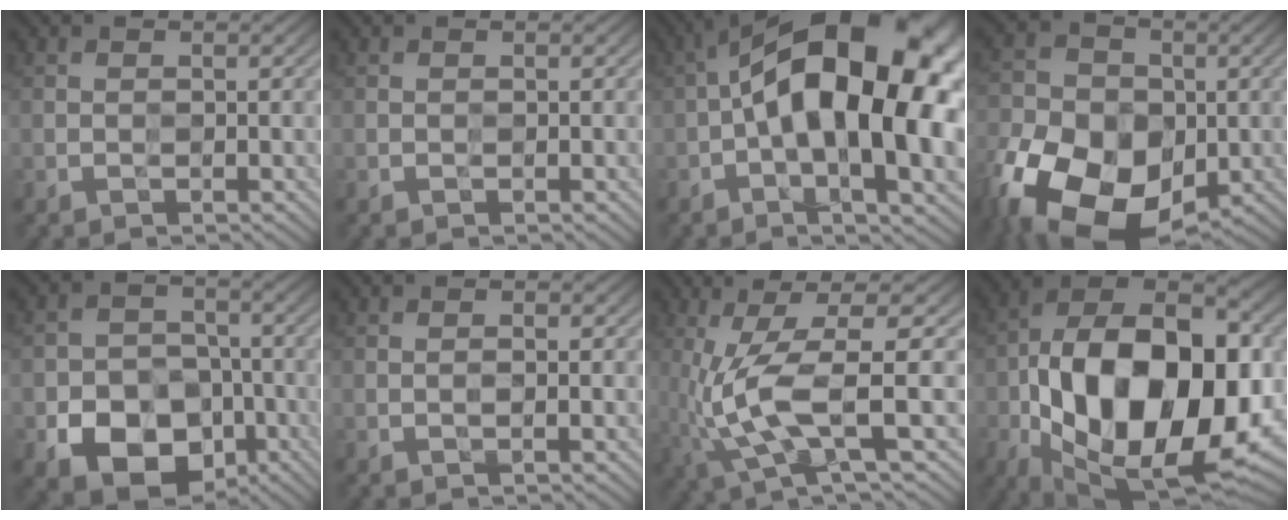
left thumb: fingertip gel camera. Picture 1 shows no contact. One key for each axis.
{"total": 0.0}
{"total": 21.4, "fx": 1.8, "fy": 9.1, "fz": 19.3, "tx": -0.321, "ty": 0.034, "tz": 0.015}
{"total": 18.4, "fx": -7.7, "fy": 12.6, "fz": 10.8, "tx": -0.237, "ty": -0.039, "tz": -0.136}
{"total": 12.0, "fx": -5.4, "fy": 8.9, "fz": 6.0, "tx": -0.110, "ty": -0.033, "tz": -0.114}
{"total": 1.0, "fx": -0.1, "fy": 0.1, "fz": 1.0, "tx": -0.017, "ty": 0.000, "tz": -0.003}
{"total": 10.5, "fx": -1.0, "fy": 2.3, "fz": 10.2, "tx": -0.208, "ty": 0.005, "tz": -0.020}
{"total": 22.2, "fx": -4.2, "fy": 12.3, "fz": 18.0, "tx": -0.344, "ty": -0.023, "tz": -0.057}